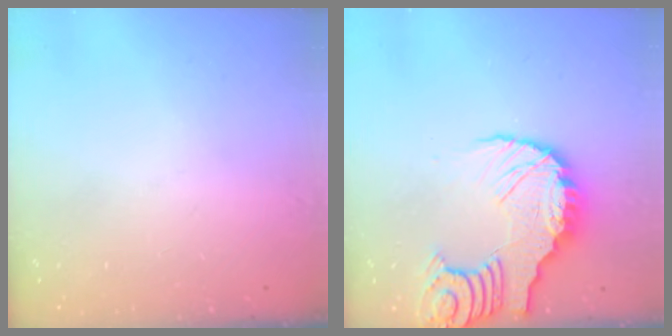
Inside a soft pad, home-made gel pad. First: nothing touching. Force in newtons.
{"total": 13.5, "press": 13.3, "slide": 1.9}